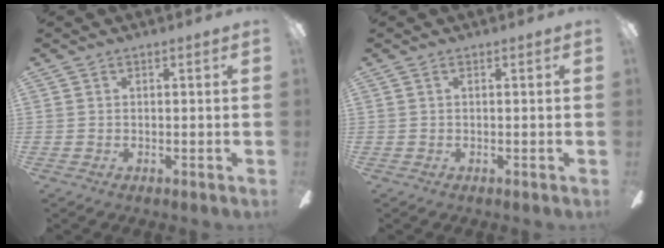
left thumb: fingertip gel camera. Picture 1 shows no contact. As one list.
[{"total": 0.0}]